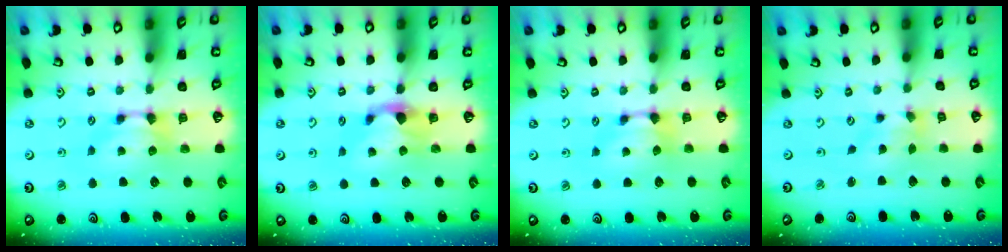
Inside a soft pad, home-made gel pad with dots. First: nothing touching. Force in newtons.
{"total": 1.2, "press": 0.1, "slide": 1.2}
{"total": 1.1, "press": 0.4, "slide": 1.1}
{"total": 1.2, "press": 0.0, "slide": 1.2}